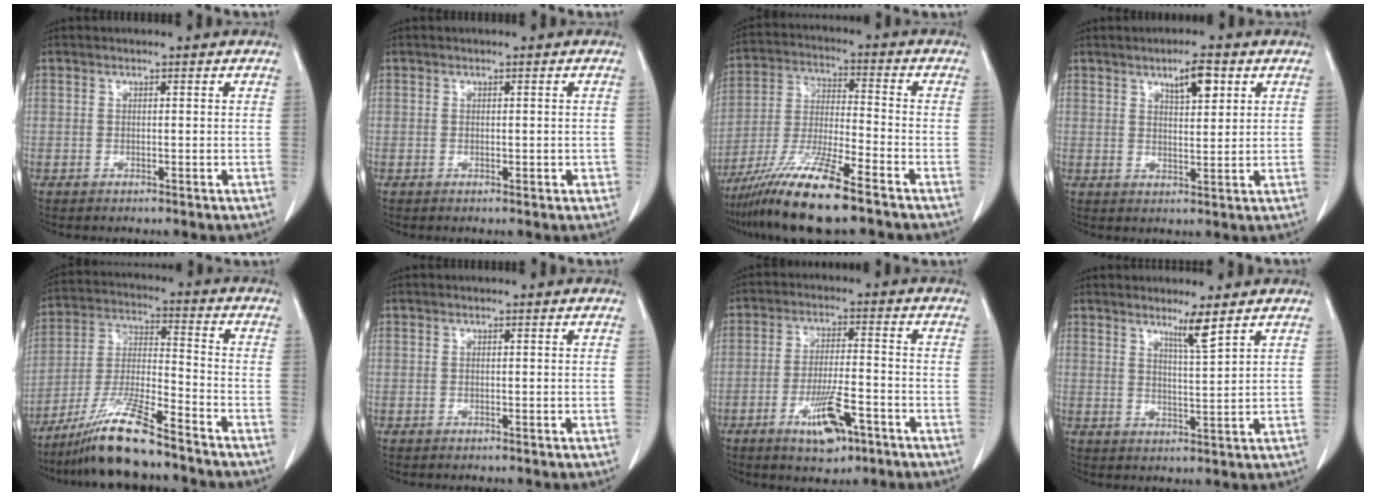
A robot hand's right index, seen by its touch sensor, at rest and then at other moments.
{"total": 1.3, "force": [-0.2, 0.9, 0.9], "torque": [-0.009, 0.004, 0.001]}
{"total": 13.8, "force": [-9.7, 0.6, 9.8], "torque": [-0.194, -0.035, -0.179]}
{"total": 4.9, "force": [2.6, 1.3, 3.9], "torque": [-0.064, 0.000, 0.044]}
{"total": 12.6, "force": [-9.8, 0.7, 7.9], "torque": [-0.160, -0.021, -0.185]}
{"total": 0.0}
{"total": 8.3, "force": [-4.3, 2.3, 6.7], "torque": [-0.123, -0.006, -0.068]}
{"total": 3.8, "force": [2.8, -0.8, 2.4], "torque": [-0.043, -0.014, 0.052]}